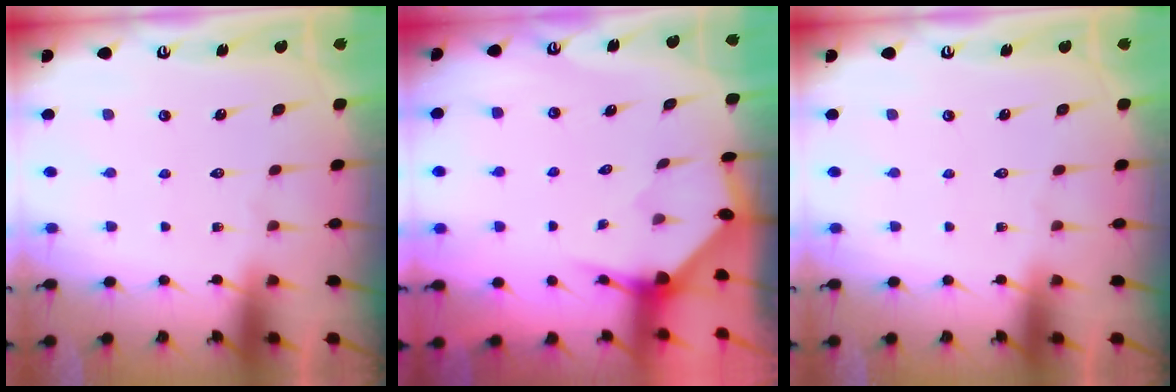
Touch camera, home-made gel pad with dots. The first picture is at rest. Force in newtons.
{"total": 3.4, "press": 3.4, "slide": 0.3}
{"total": 0.0}